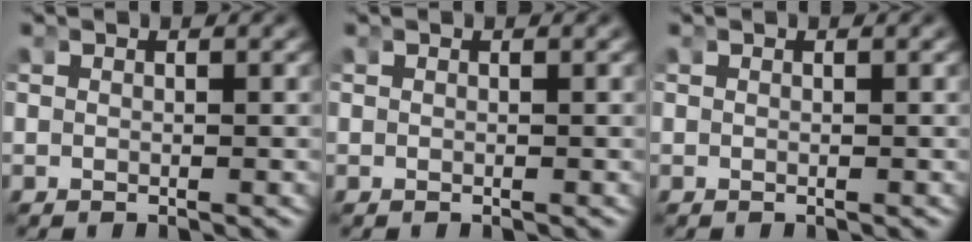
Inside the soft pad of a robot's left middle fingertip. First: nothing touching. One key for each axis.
{"total": 0.0}
{"total": 0.0}